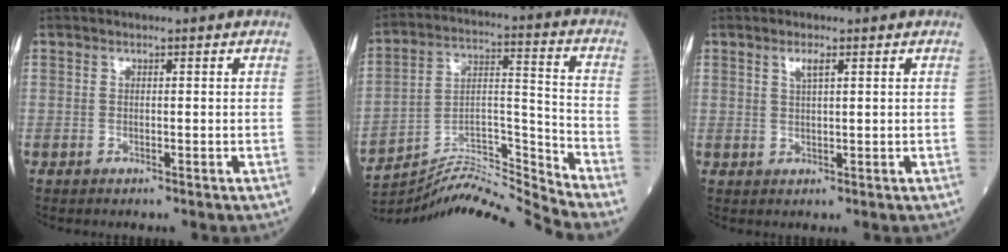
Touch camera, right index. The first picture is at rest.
{"total": 14.7, "force": [-14.3, -3.4, 1.1], "torque": [-0.021, 0.042, -0.251]}
{"total": 1.9, "force": [1.0, 0.3, 1.6], "torque": [-0.034, 0.002, 0.020]}